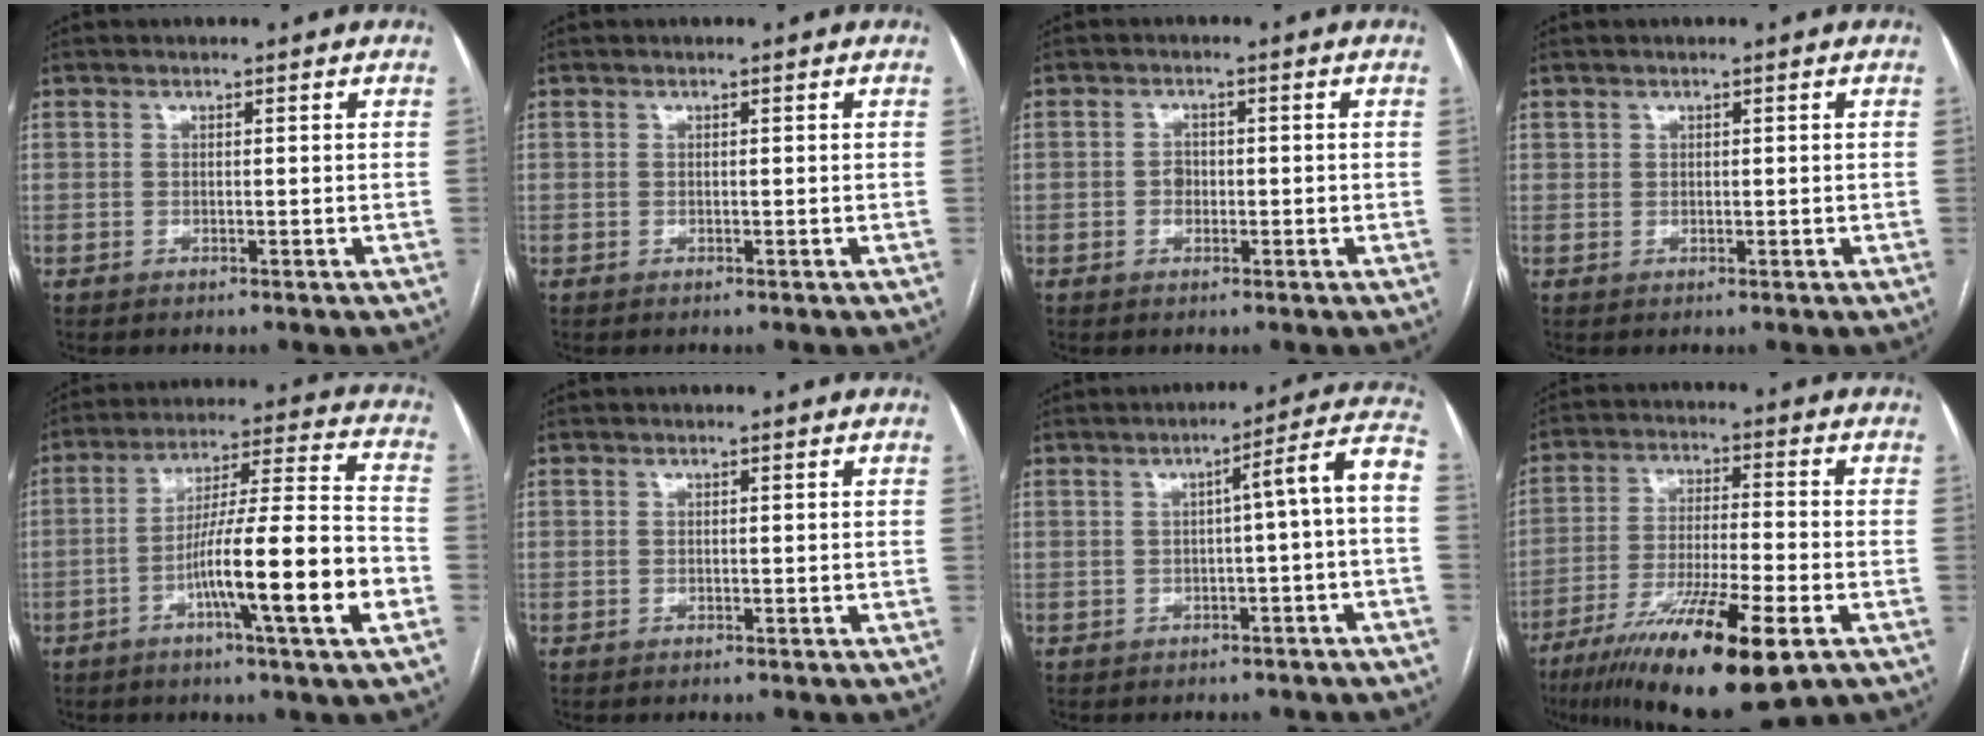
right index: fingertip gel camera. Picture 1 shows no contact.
{"total": 0.0}
{"total": 1.8, "force": [-0.3, 1.4, 1.0], "torque": [-0.015, 0.004, -0.005]}
{"total": 0.7, "force": [0.5, 0.5, 0.1], "torque": [0.007, -0.002, 0.005]}
{"total": 16.3, "force": [-5.8, -0.2, 15.2], "torque": [-0.252, 0.001, -0.094]}
{"total": 0.0}
{"total": 7.4, "force": [-0.8, -0.1, 7.3], "torque": [-0.086, 0.026, -0.015]}
{"total": 17.7, "force": [-9.8, 2.1, 14.6], "torque": [-0.246, -0.037, -0.163]}